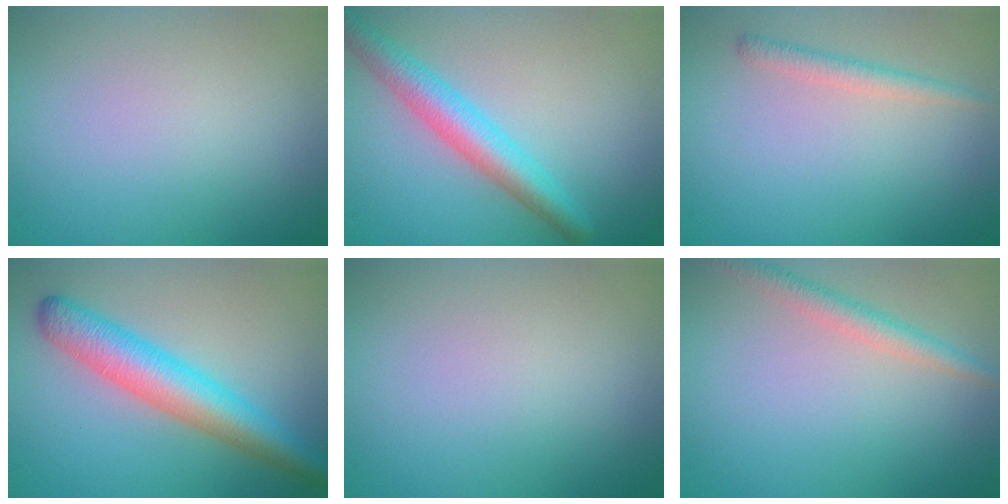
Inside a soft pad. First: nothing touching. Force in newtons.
{"total": 4.3, "press": 4.3, "slide": 0.1}
{"total": 1.5, "press": 1.5, "slide": 0.1}
{"total": 5.7, "press": 5.7, "slide": 0.1}
{"total": 0.0}
{"total": 2.3, "press": 2.3, "slide": 0.1}